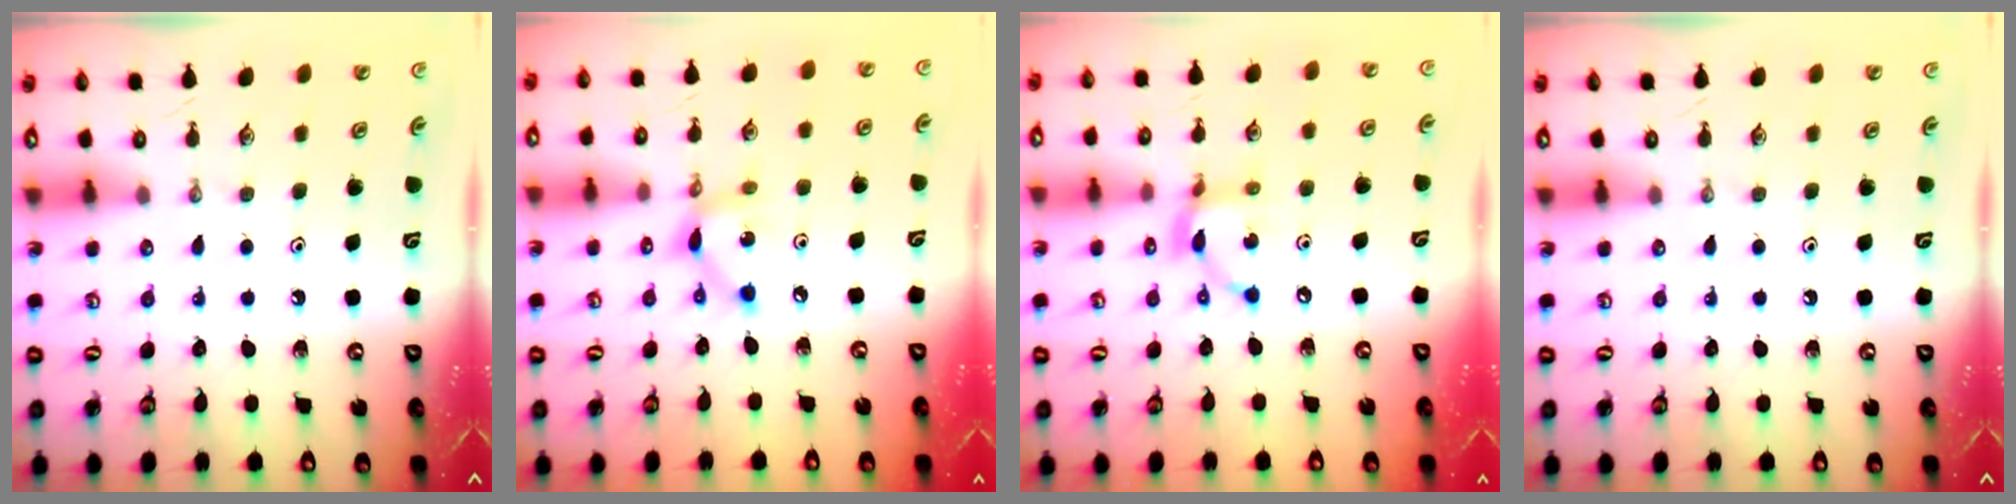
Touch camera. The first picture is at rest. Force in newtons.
{"total": 8.0, "press": 8.0, "slide": 0.4}
{"total": 9.8, "press": 9.8, "slide": 0.5}
{"total": 0.0}